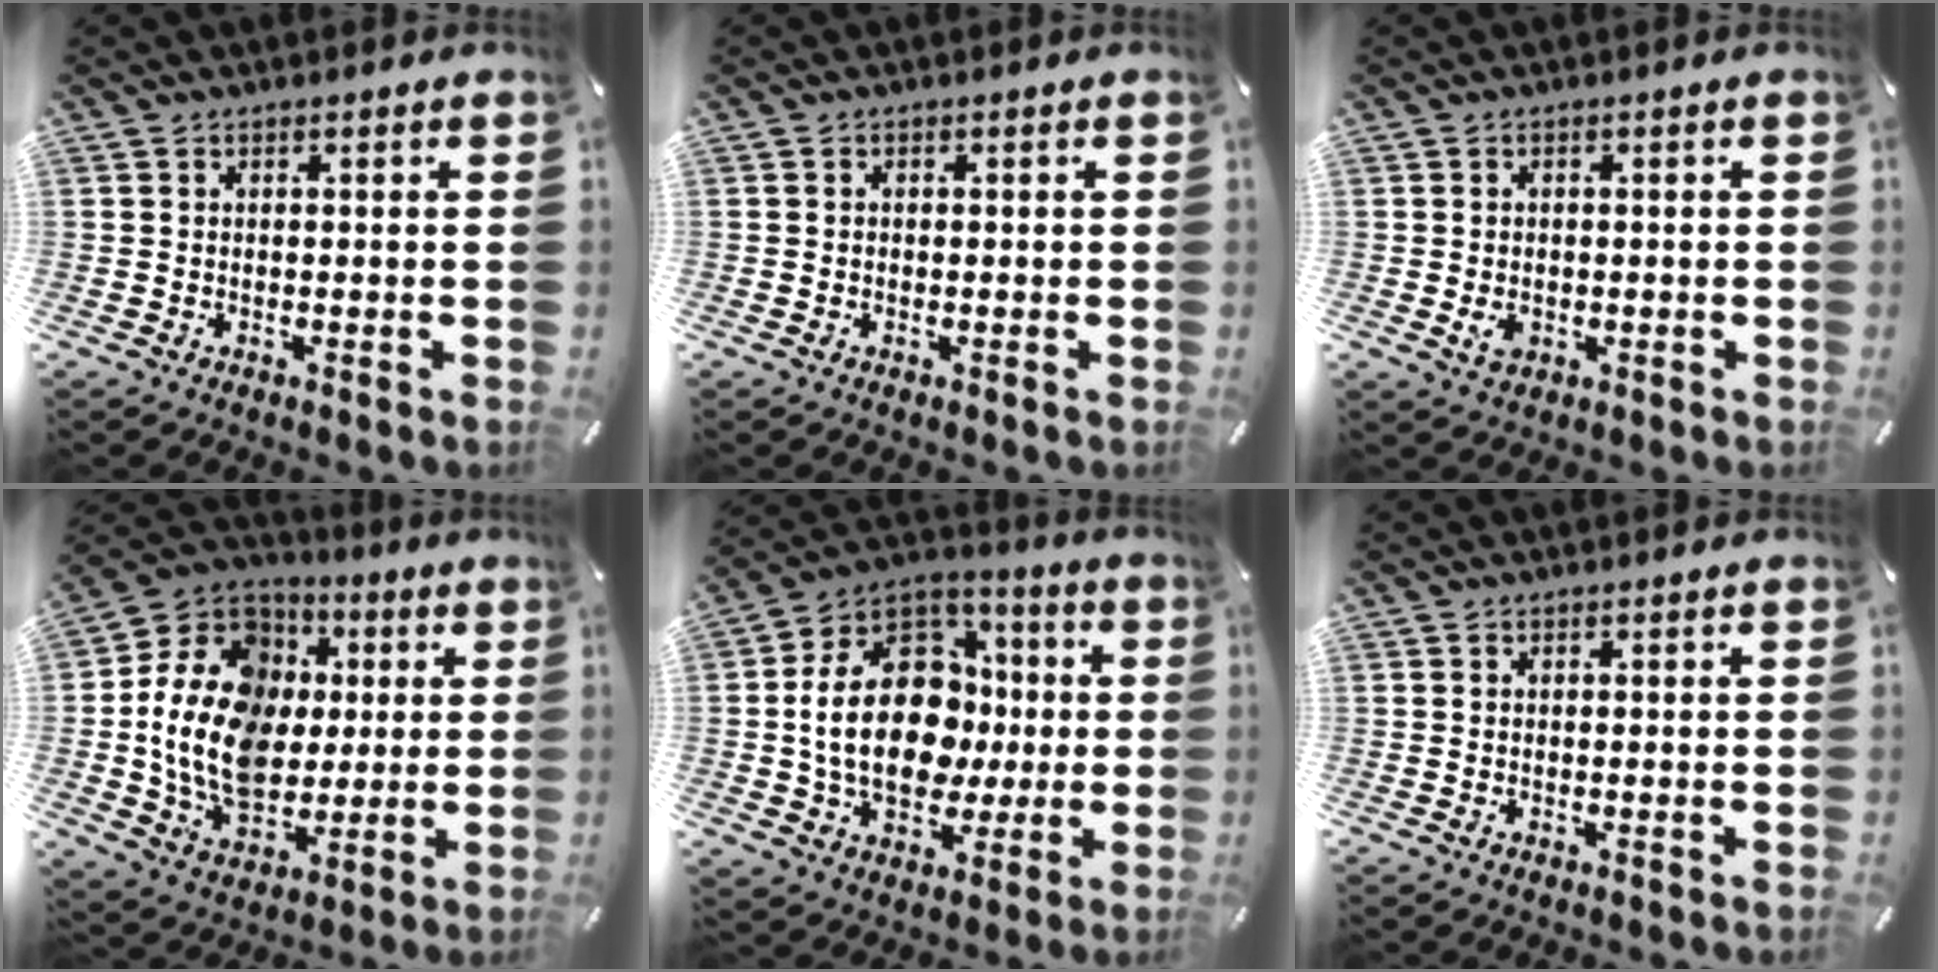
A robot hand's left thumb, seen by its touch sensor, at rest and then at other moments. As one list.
[{"total": 0.6, "force": [-0.1, 0.5, 0.3], "torque": [-0.006, 0.002, -0.003]}, {"total": 2.6, "force": [-0.5, 2.1, 1.4], "torque": [-0.017, 0.001, -0.010]}, {"total": 19.1, "force": [0.2, 15.5, 11.2], "torque": [-0.244, 0.004, 0.006]}, {"total": 21.3, "force": [-1.3, 15.6, 14.5], "torque": [-0.292, 0.010, -0.019]}, {"total": 0.0}]